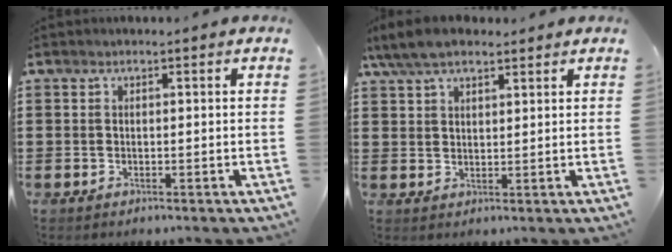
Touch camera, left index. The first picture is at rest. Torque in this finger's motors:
{"motor_torque": [2.08, -0.06, 0.29, 0.08]}